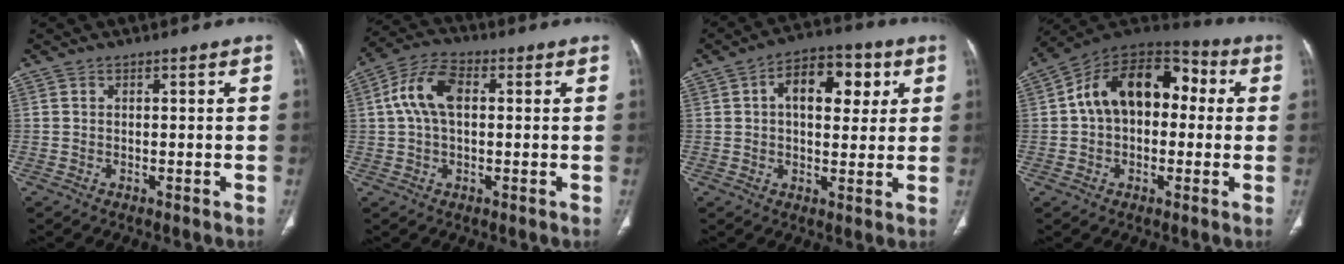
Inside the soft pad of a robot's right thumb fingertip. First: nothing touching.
{"total": 9.1, "force": [1.4, 5.3, 7.3], "torque": [-0.149, 0.025, 0.024]}
{"total": 12.2, "force": [3.5, 7.0, 9.3], "torque": [-0.105, 0.011, 0.046]}
{"total": 17.4, "force": [2.0, 11.5, 12.9], "torque": [-0.170, 0.049, 0.023]}